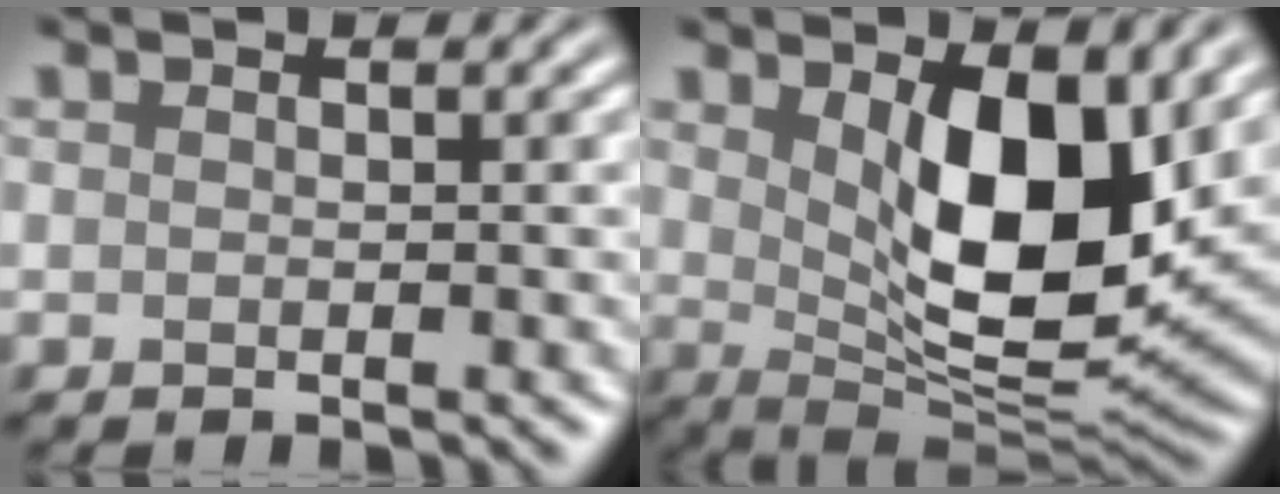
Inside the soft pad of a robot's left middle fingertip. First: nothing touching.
{"total": 9.8, "force": [2.4, 4.2, 8.5], "torque": [-0.133, -0.020, 0.047]}